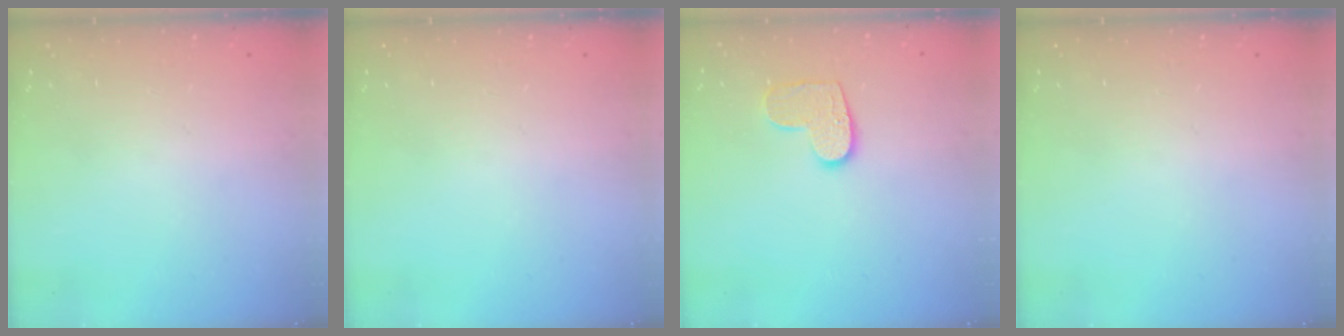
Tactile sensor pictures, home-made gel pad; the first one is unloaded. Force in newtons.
{"total": 0.0}
{"total": 8.9, "press": 8.9, "slide": 0.5}
{"total": 0.0}